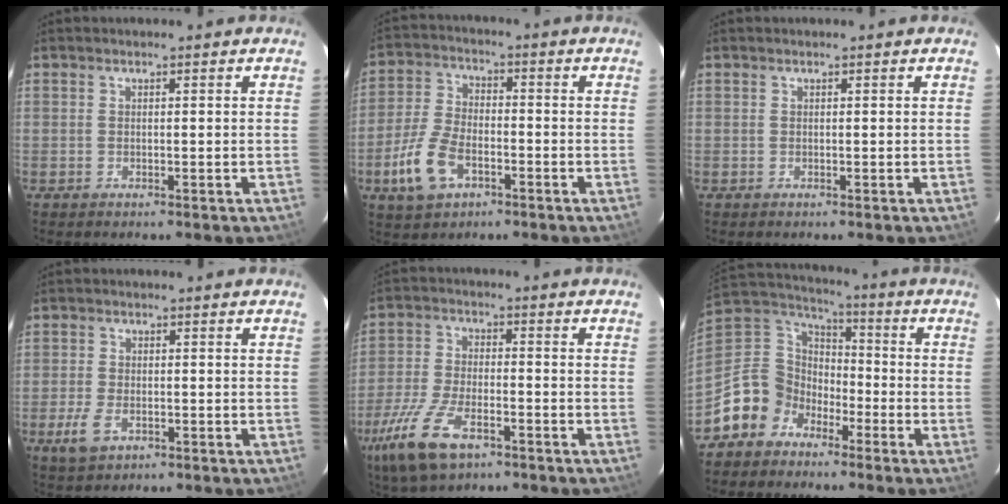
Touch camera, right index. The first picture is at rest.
{"total": 10.3, "force": [-4.7, 5.8, 7.2], "torque": [-0.168, 0.001, -0.085]}
{"total": 0.0}
{"total": 5.1, "force": [-2.3, 2.9, 3.5], "torque": [-0.086, -0.007, -0.039]}
{"total": 14.7, "force": [-8.6, 6.4, 10.1], "torque": [-0.233, -0.030, -0.164]}
{"total": 11.3, "force": [-7.1, 8.5, 2.0], "torque": [-0.064, 0.037, -0.144]}